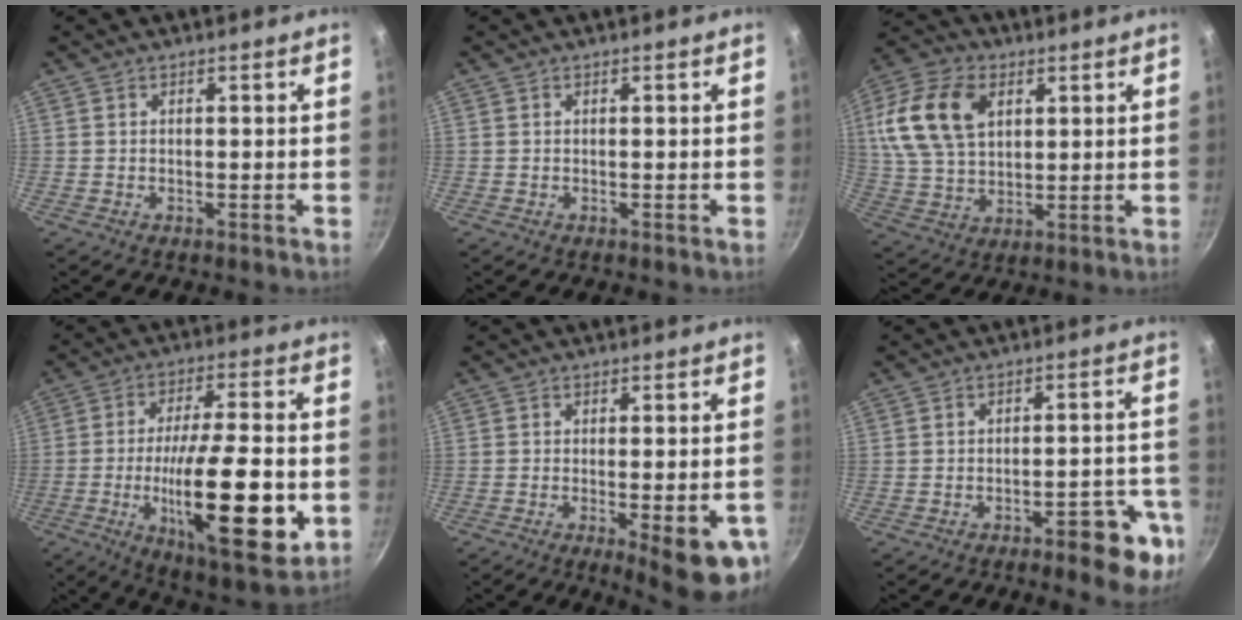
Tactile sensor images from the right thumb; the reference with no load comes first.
{"total": 0.0}
{"total": 16.3, "force": [5.0, 10.8, 11.1], "torque": [-0.204, 0.001, 0.095]}
{"total": 24.4, "force": [-5.4, 7.4, 22.7], "torque": [-0.349, 0.008, -0.083]}
{"total": 12.3, "force": [-4.2, 3.4, 11.1], "torque": [-0.122, 0.004, -0.050]}
{"total": 10.8, "force": [-5.6, 3.9, 8.4], "torque": [-0.068, 0.039, -0.064]}